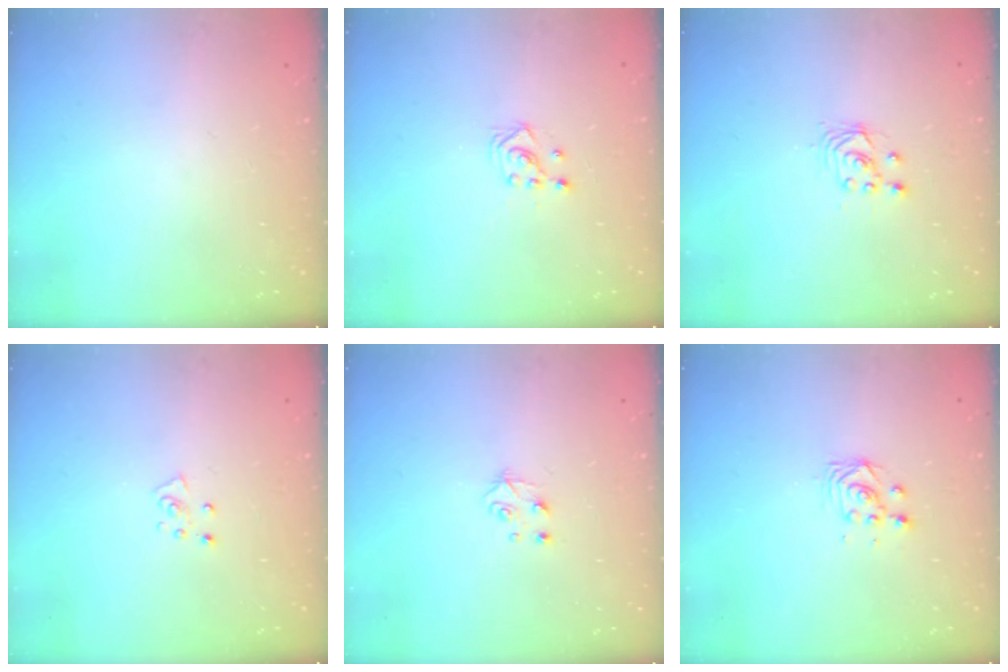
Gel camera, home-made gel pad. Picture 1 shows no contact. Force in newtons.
{"total": 2.9, "press": 2.7, "slide": 1.0}
{"total": 2.5, "press": 2.5, "slide": 0.2}
{"total": 4.2, "press": 4.1, "slide": 0.5}
{"total": 4.0, "press": 3.9, "slide": 0.4}
{"total": 2.9, "press": 2.9, "slide": 0.4}